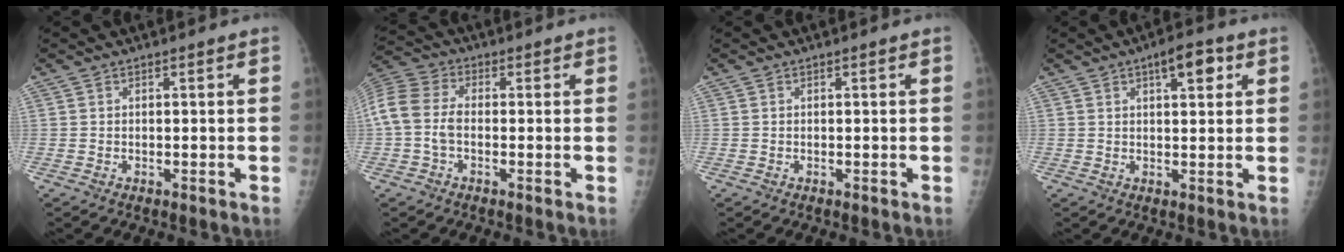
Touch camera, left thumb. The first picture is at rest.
{"total": 11.1, "force": [-0.5, 7.3, 8.3], "torque": [-0.202, 0.023, -0.014]}
{"total": 0.0}
{"total": 6.0, "force": [2.8, 2.3, 4.7], "torque": [-0.055, -0.006, 0.037]}